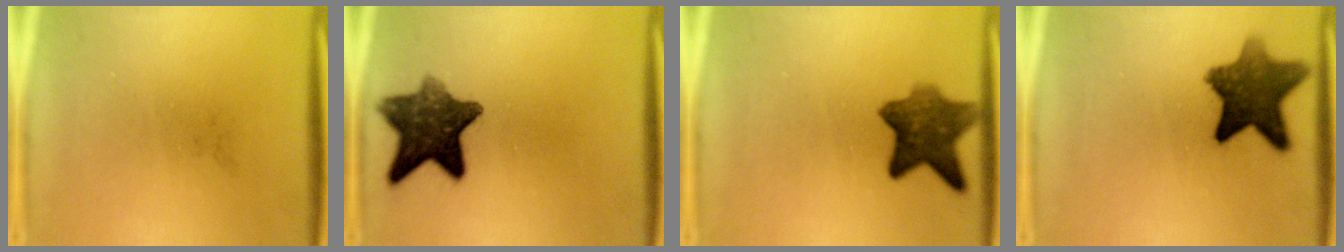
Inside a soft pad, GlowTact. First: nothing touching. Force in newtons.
{"total": 10.3}
{"total": 7.7}
{"total": 10.4}